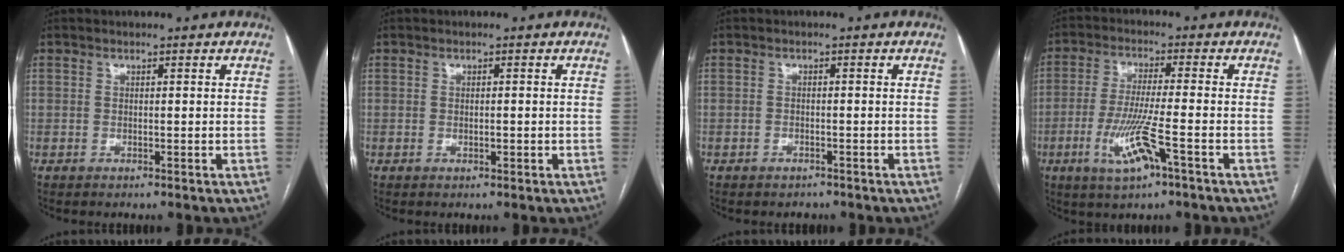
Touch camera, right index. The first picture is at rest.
{"total": 0.9, "force": [-0.2, 0.4, 0.8], "torque": [-0.014, 0.000, -0.001]}
{"total": 1.6, "force": [-1.3, 1.0, 0.1], "torque": [-0.008, 0.003, -0.015]}
{"total": 8.7, "force": [-3.7, 0.5, 7.9], "torque": [-0.162, -0.013, -0.067]}